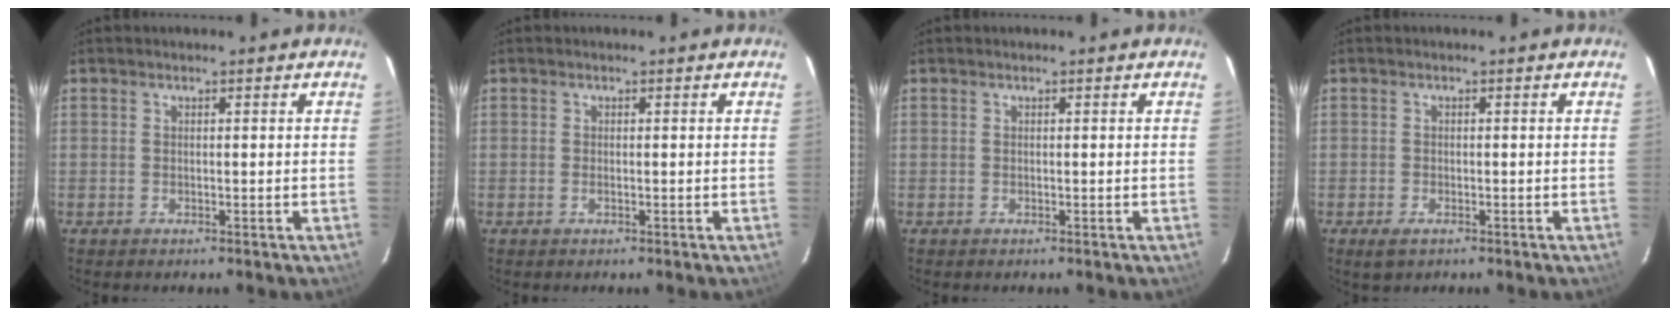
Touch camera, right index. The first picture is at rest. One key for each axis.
{"total": 0.8, "fx": -0.2, "fy": 0.1, "fz": 0.8, "tx": -0.016, "ty": 0.001, "tz": -0.005}
{"total": 0.0}
{"total": 2.5, "fx": -1.6, "fy": 1.3, "fz": 1.3, "tx": -0.026, "ty": -0.010, "tz": -0.026}